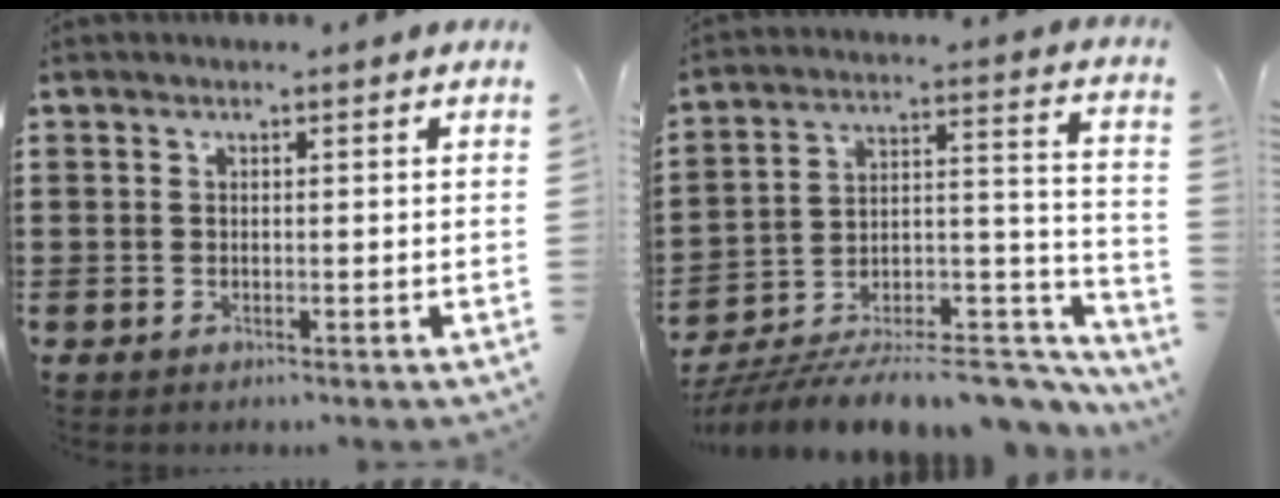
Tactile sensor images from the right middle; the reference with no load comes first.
{"total": 12.2, "force": [-11.0, 2.5, 4.8], "torque": [-0.054, 0.038, -0.205]}